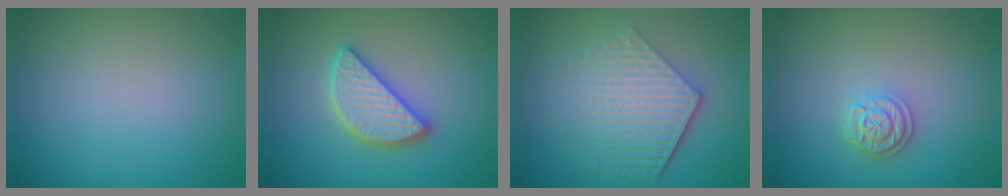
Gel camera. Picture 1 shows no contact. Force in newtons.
{"total": 4.7, "press": 4.7, "slide": 0.5}
{"total": 6.1, "press": 4.4, "slide": 4.2}
{"total": 2.6, "press": 2.2, "slide": 1.4}